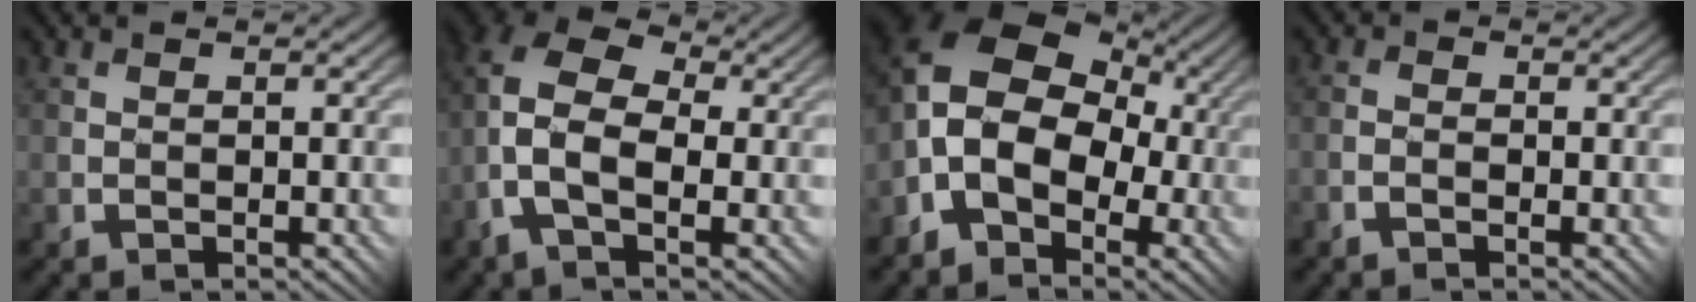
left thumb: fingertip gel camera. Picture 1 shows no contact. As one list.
[{"total": 9.8, "force": [-1.3, 5.7, 7.9], "torque": [-0.182, 0.010, -0.043]}, {"total": 12.2, "force": [-2.2, 8.9, 8.0], "torque": [-0.140, 0.001, -0.047]}, {"total": 1.3, "force": [-0.9, 0.6, 0.7], "torque": [-0.015, 0.003, -0.024]}]